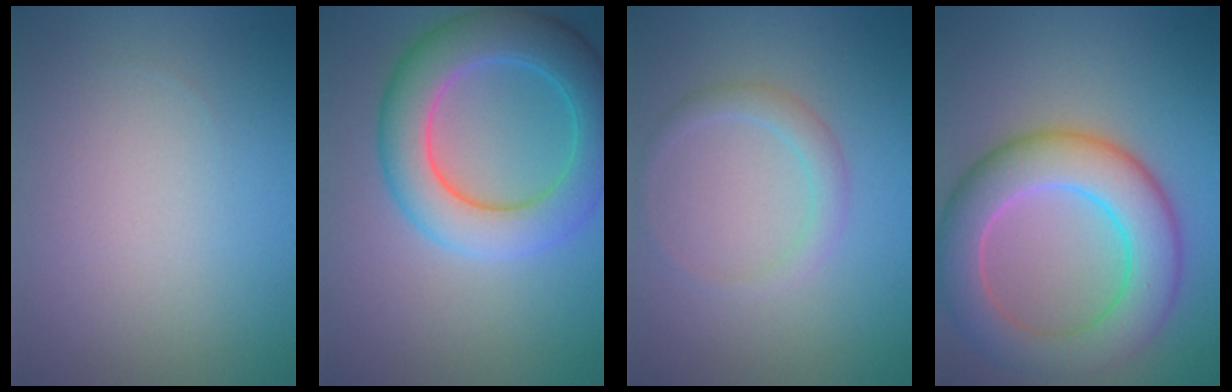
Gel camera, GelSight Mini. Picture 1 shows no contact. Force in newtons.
{"total": 7.4, "press": 7.4, "slide": 0.5}
{"total": 1.7, "press": 1.7, "slide": 0.2}
{"total": 8.3, "press": 8.3, "slide": 0.4}